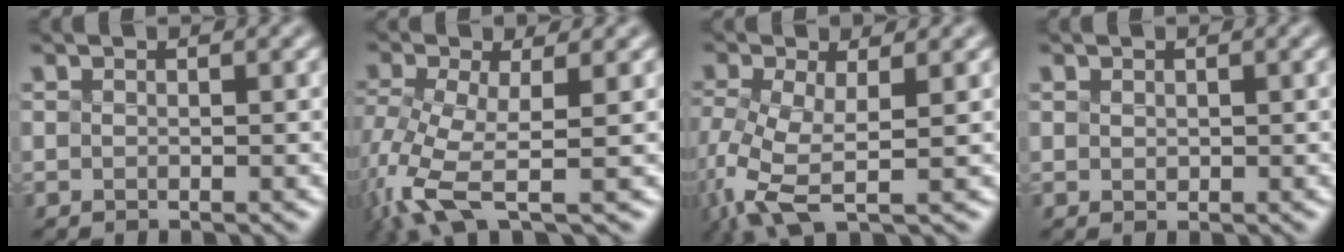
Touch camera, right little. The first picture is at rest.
{"total": 5.2, "force": [-4.0, 0.3, 3.4], "torque": [-0.110, -0.026, -0.052]}
{"total": 4.3, "force": [-3.1, 0.3, 3.0], "torque": [-0.100, -0.024, -0.033]}
{"total": 1.6, "force": [-0.5, -1.0, -1.2], "torque": [0.002, -0.015, 0.025]}